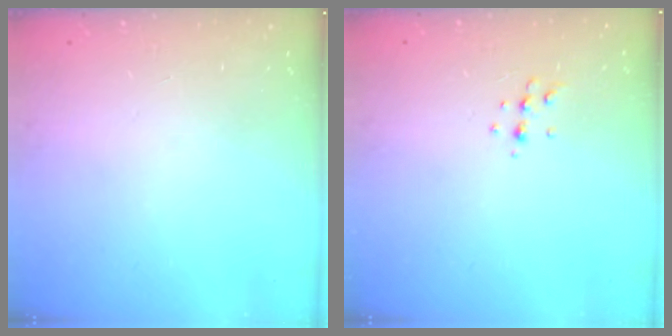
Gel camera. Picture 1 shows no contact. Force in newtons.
{"total": 4.8, "press": 4.7, "slide": 1.1}